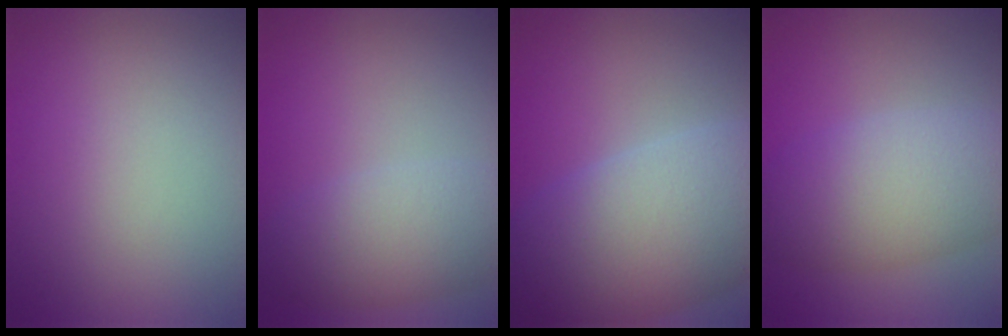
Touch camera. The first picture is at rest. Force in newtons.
{"total": 4.8, "press": 4.8, "slide": 0.2}
{"total": 11.6, "press": 11.5, "slide": 0.6}
{"total": 7.0, "press": 7.0, "slide": 0.3}